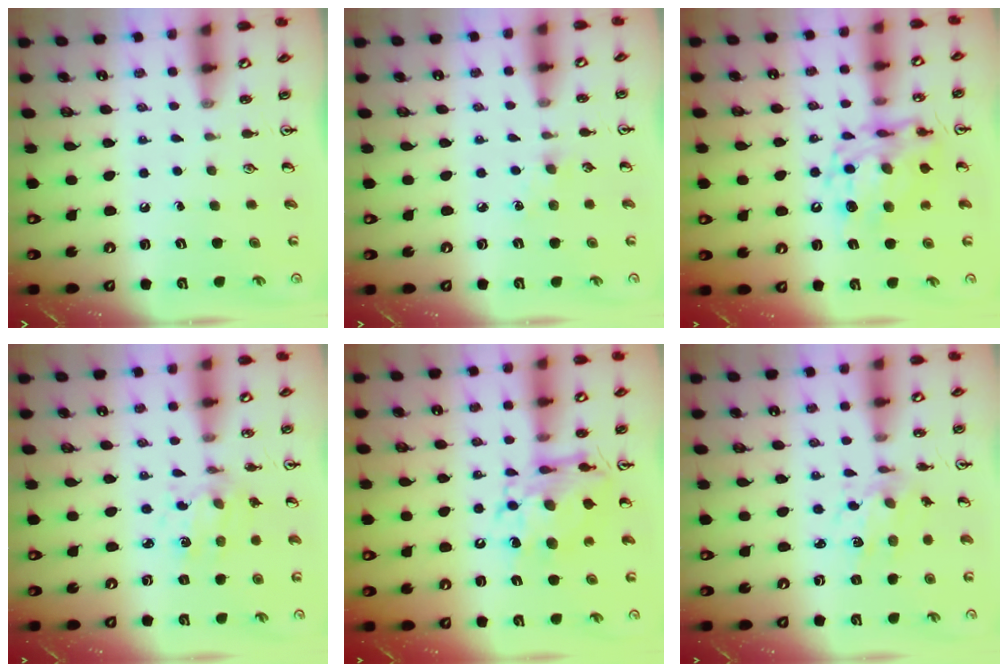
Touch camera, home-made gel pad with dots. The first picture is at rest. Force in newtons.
{"total": 3.0, "press": 2.9, "slide": 0.4}
{"total": 12.4, "press": 12.4, "slide": 1.2}
{"total": 3.8, "press": 3.6, "slide": 1.2}
{"total": 12.3, "press": 12.2, "slide": 1.1}
{"total": 6.3, "press": 6.3, "slide": 0.3}